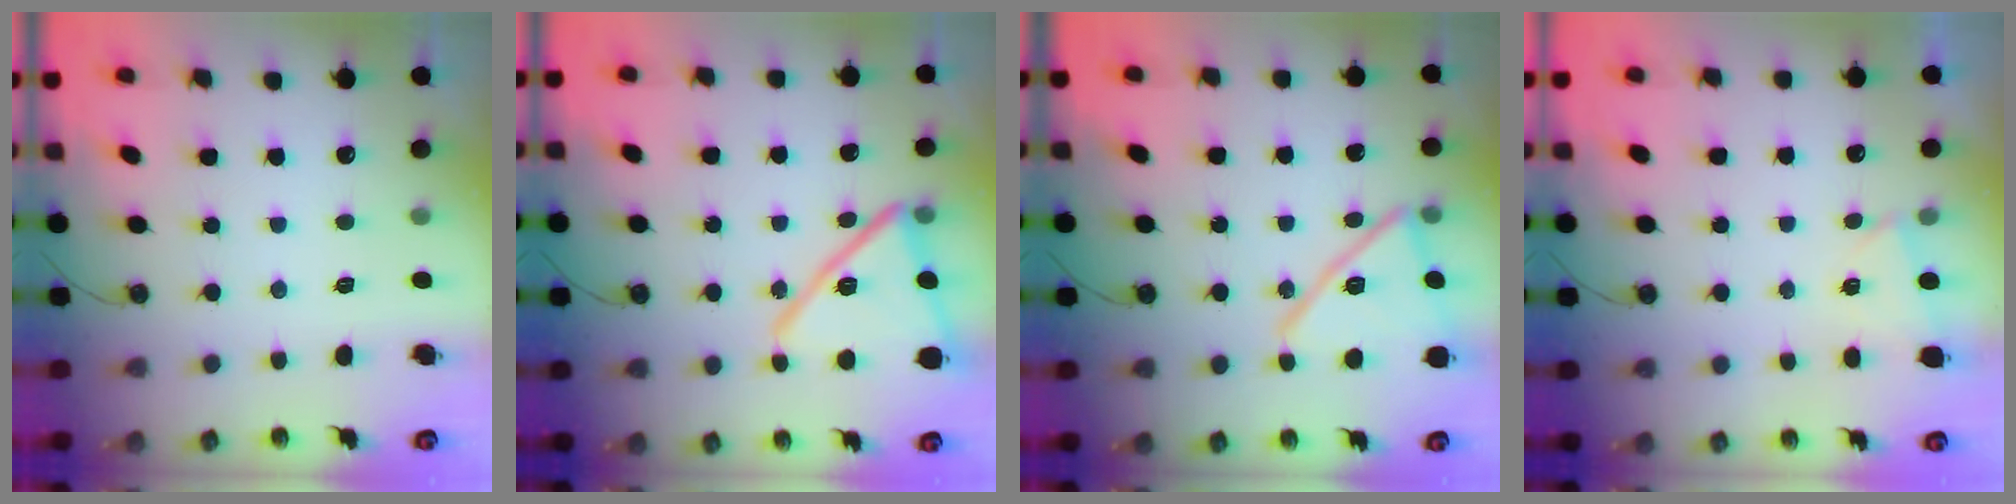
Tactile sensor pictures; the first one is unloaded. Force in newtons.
{"total": 17.8, "press": 17.8, "slide": 1.1}
{"total": 16.4, "press": 16.4, "slide": 0.7}
{"total": 2.6, "press": 1.5, "slide": 2.1}